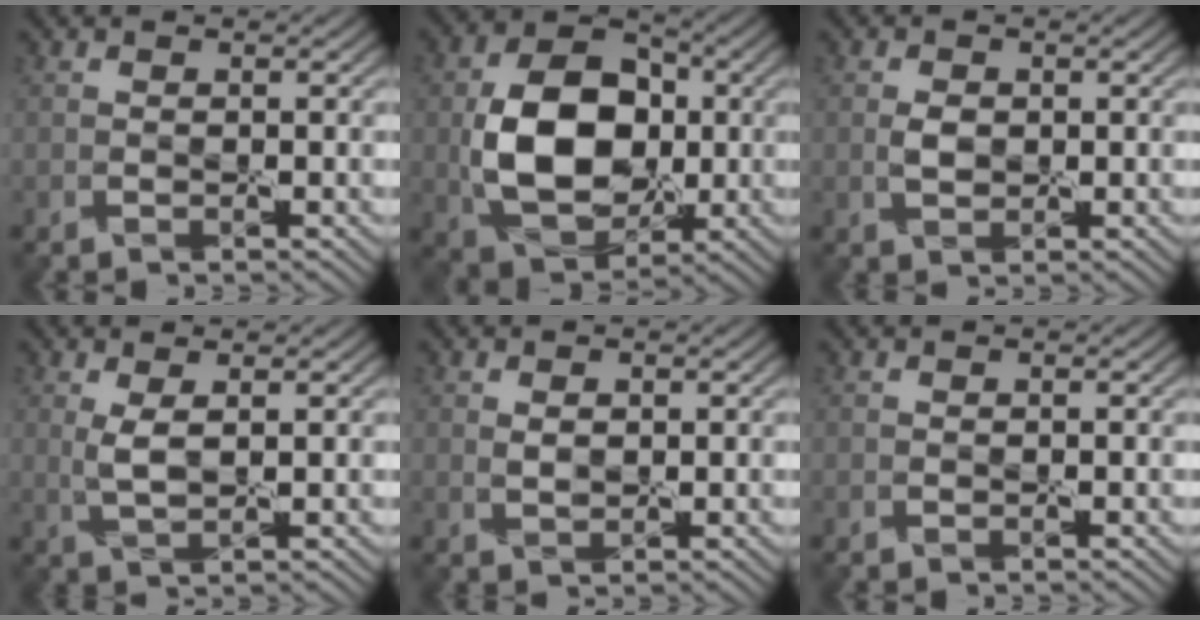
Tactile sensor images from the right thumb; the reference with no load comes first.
{"total": 12.1, "force": [-0.6, 8.6, 8.5], "torque": [-0.165, 0.001, -0.008]}
{"total": 1.9, "force": [0.0, 1.3, 1.4], "torque": [-0.033, 0.000, 0.000]}
{"total": 2.8, "force": [0.8, 0.9, 2.5], "torque": [-0.063, -0.001, 0.020]}
{"total": 1.6, "force": [0.4, 1.0, 1.1], "torque": [-0.027, -0.003, 0.012]}
{"total": 0.0}